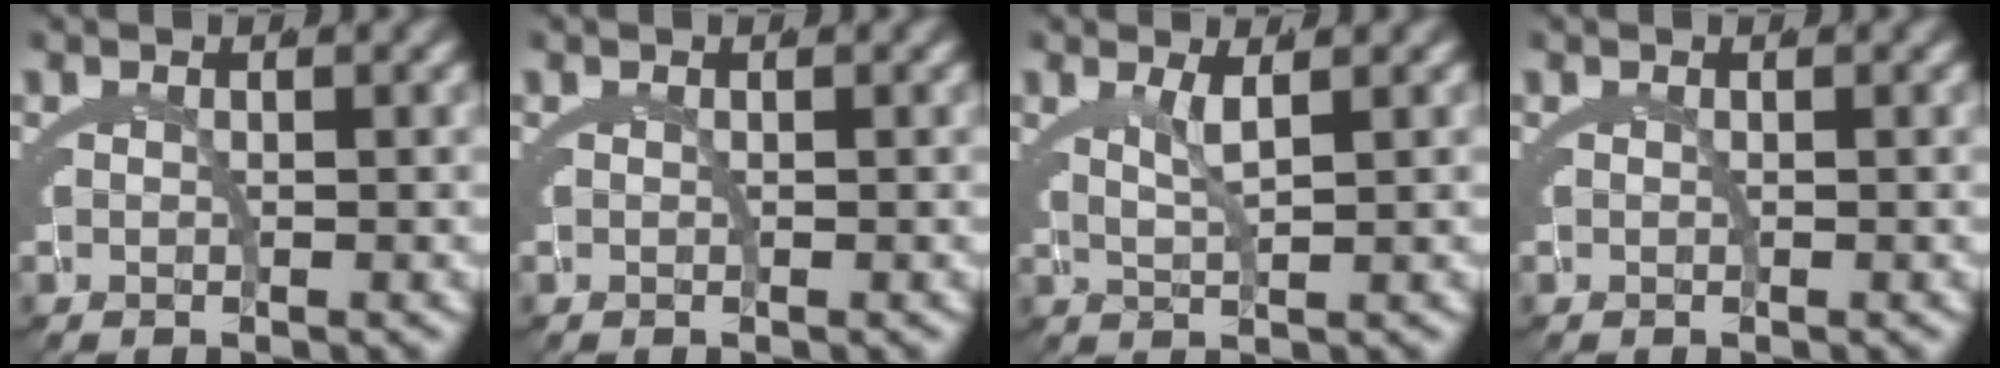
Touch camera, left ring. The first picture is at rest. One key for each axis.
{"total": 0.0}
{"total": 1.9, "fx": 1.1, "fy": -0.3, "fz": 1.5, "tx": -0.027, "ty": -0.006, "tz": 0.027}
{"total": 0.0}